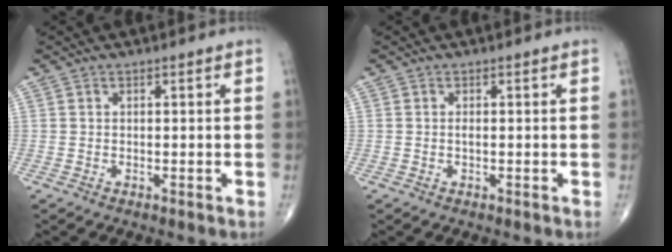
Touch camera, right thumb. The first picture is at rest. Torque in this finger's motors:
{"motor_torque": [0.69, 0.47, 0.10, -0.29, 0.07]}